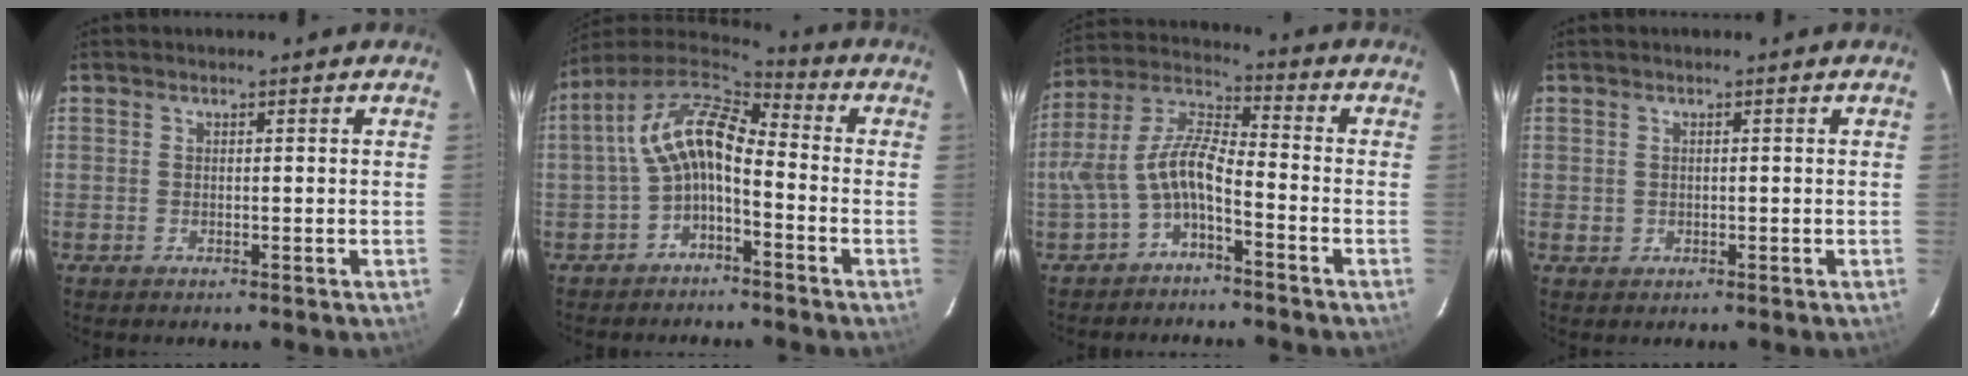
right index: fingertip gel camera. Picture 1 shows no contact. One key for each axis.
{"total": 11.0, "fx": -2.4, "fy": 5.3, "fz": 9.3, "tx": -0.192, "ty": 0.021, "tz": -0.047}
{"total": 9.1, "fx": -4.0, "fy": 3.0, "fz": 7.6, "tx": -0.174, "ty": 0.017, "tz": -0.076}
{"total": 1.6, "fx": 0.0, "fy": 1.6, "fz": 0.2, "tx": -0.002, "ty": 0.003, "tz": 0.005}